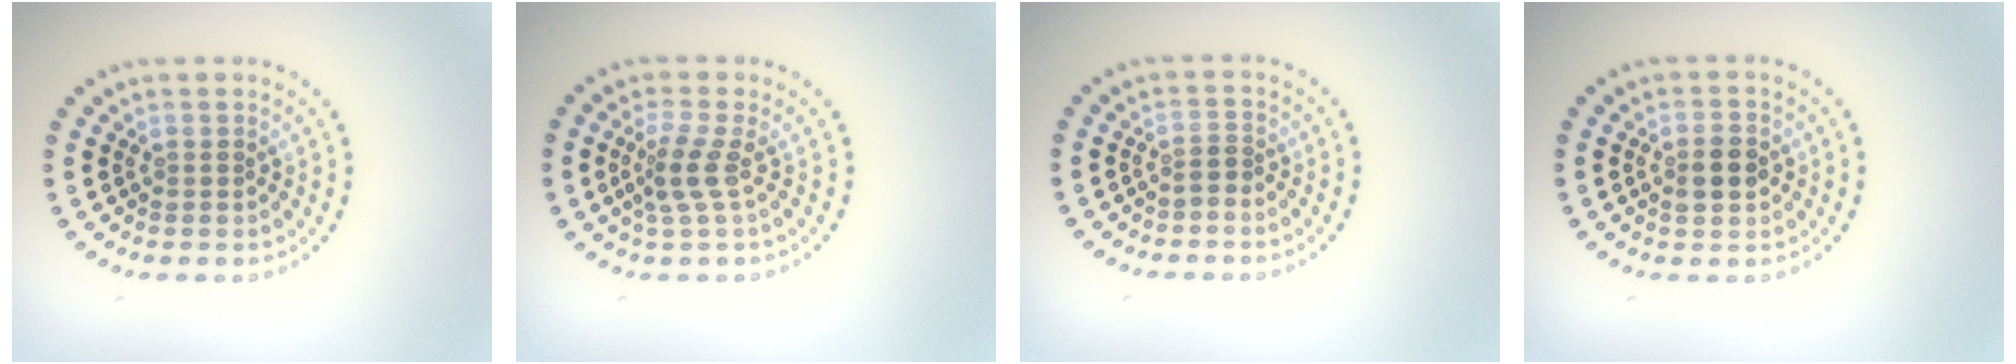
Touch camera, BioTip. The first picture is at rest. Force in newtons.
{"total": 2.2, "press": 1.7, "slide": 1.5}
{"total": 0.7, "press": 0.5, "slide": 0.6}
{"total": 3.0, "press": 3.0, "slide": 0.1}